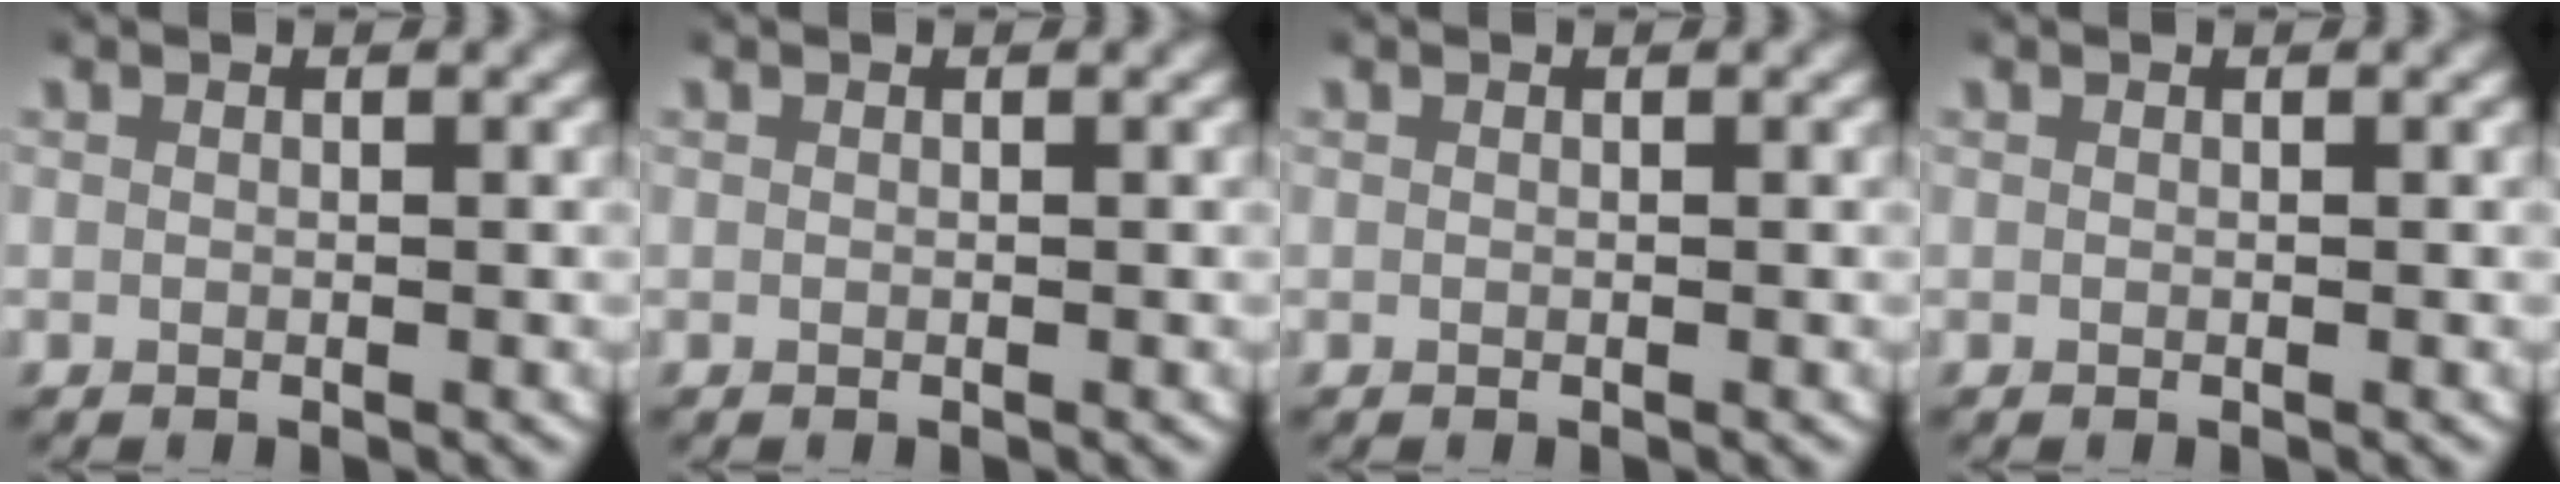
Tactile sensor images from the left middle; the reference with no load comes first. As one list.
[{"total": 0.0}, {"total": 0.0}, {"total": 0.0}]